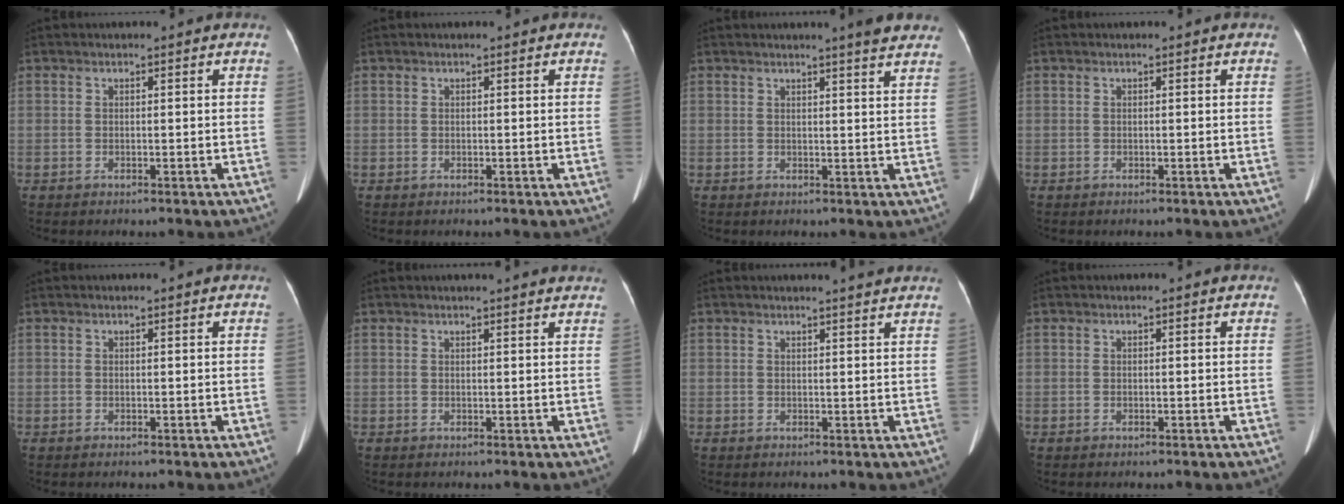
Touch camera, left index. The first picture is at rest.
{"total": 0.0}
{"total": 5.3, "force": [4.7, -0.2, 2.6], "torque": [-0.036, -0.004, 0.042]}
{"total": 0.0}
{"total": 0.0}
{"total": 5.9, "force": [5.5, 0.0, 2.2], "torque": [-0.026, 0.014, 0.050]}
{"total": 3.5, "force": [3.2, -0.6, 1.2], "torque": [-0.019, -0.001, 0.032]}
{"total": 0.0}